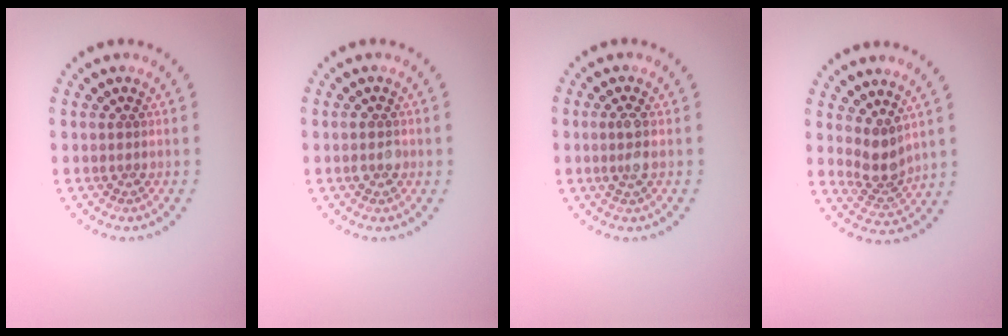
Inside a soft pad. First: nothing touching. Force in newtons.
{"total": 1.3, "press": 1.3, "slide": 0.2}
{"total": 1.7, "press": 1.5, "slide": 0.7}
{"total": 2.7, "press": 2.1, "slide": 1.7}